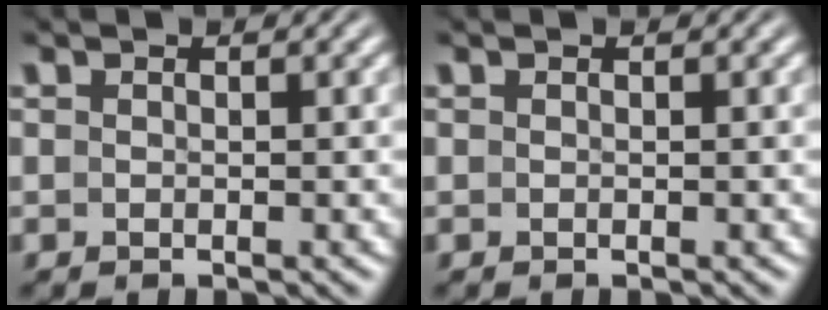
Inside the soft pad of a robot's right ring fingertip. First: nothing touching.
{"total": 0.0}